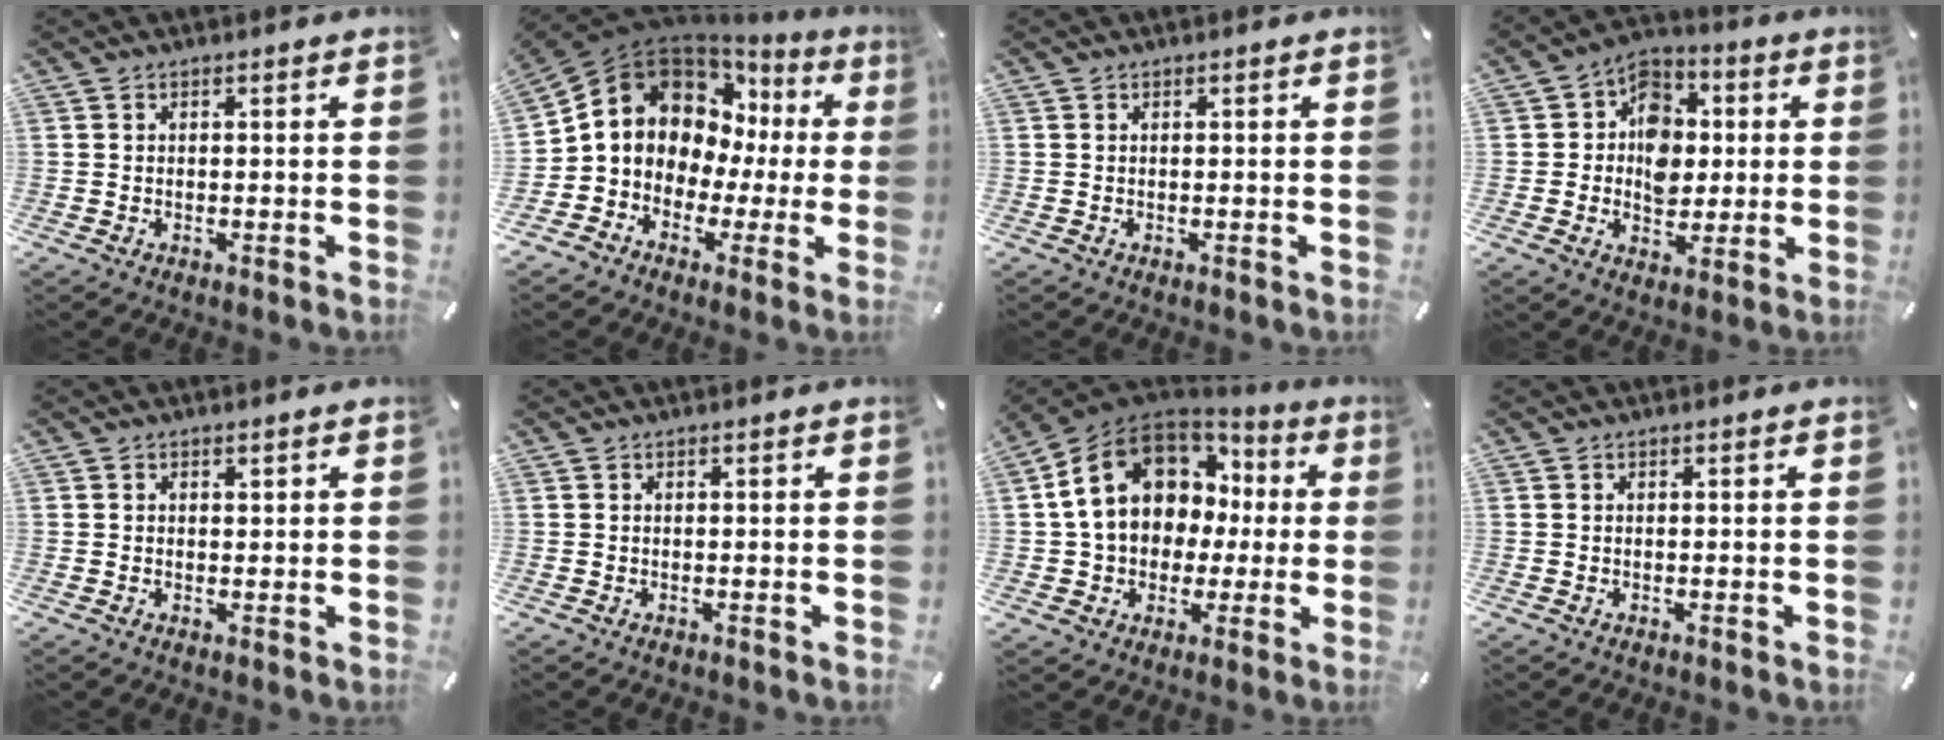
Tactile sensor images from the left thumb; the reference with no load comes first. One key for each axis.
{"total": 10.8, "fx": 2.5, "fy": 9.8, "fz": 3.6, "tx": -0.084, "ty": -0.029, "tz": 0.051}
{"total": 0.0}
{"total": 10.8, "fx": -0.3, "fy": 9.2, "fz": 5.7, "tx": -0.077, "ty": 0.013, "tz": -0.003}
{"total": 1.0, "fx": 0.3, "fy": 0.9, "fz": 0.3, "tx": 0.001, "ty": 0.001, "tz": 0.002}
{"total": 0.0}
{"total": 15.4, "fx": 4.3, "fy": 12.4, "fz": 8.0, "tx": -0.158, "ty": -0.015, "tz": 0.086}
{"total": 0.0}